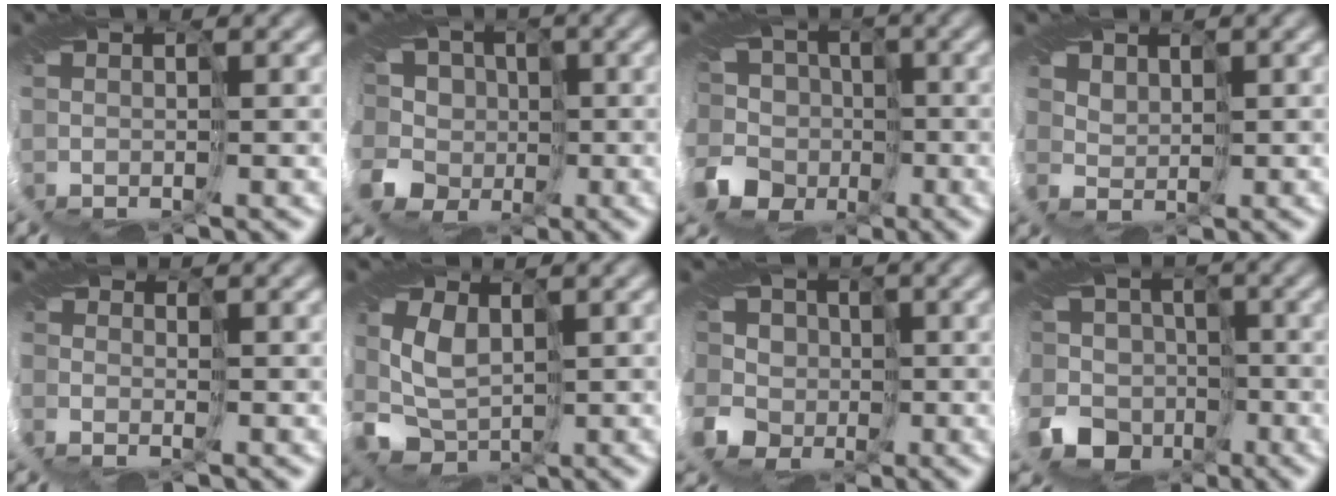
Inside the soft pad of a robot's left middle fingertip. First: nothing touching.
{"total": 8.5, "force": [-0.2, 7.6, 3.8], "torque": [-0.094, 0.025, -0.053]}
{"total": 9.8, "force": [-3.2, 8.5, 3.6], "torque": [-0.087, 0.006, -0.089]}
{"total": 1.7, "force": [1.1, 1.2, -0.4], "torque": [0.001, -0.012, 0.023]}
{"total": 1.6, "force": [-1.1, 1.1, 0.3], "torque": [-0.009, -0.015, -0.022]}
{"total": 3.0, "force": [-0.3, 2.4, 1.7], "torque": [-0.046, -0.012, -0.010]}
{"total": 8.1, "force": [-0.7, 7.6, 2.8], "torque": [-0.085, 0.014, -0.062]}
{"total": 9.2, "force": [-4.0, 7.7, 3.2], "torque": [-0.069, 0.000, -0.096]}